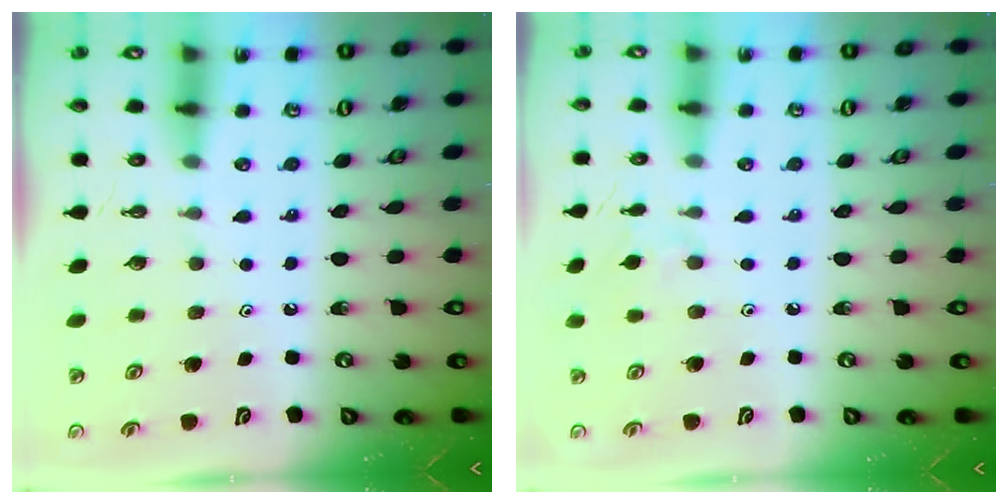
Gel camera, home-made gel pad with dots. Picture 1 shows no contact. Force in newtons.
{"total": 2.8, "press": 2.8, "slide": 0.5}